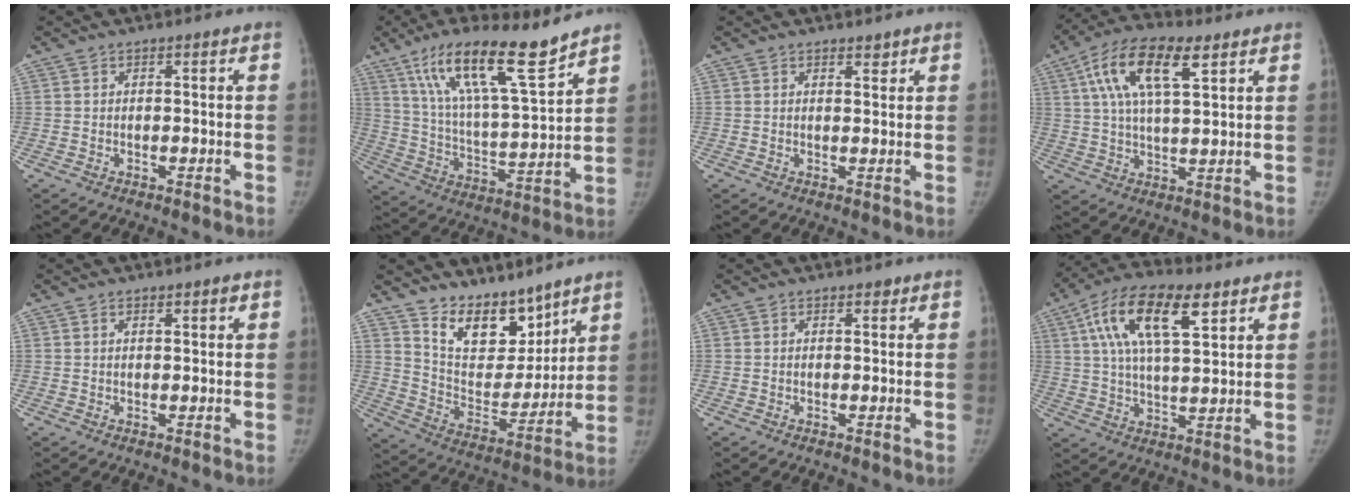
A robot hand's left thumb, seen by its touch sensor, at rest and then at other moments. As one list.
[{"total": 18.3, "force": [12.5, 3.3, 12.9], "torque": [-0.205, -0.062, 0.226]}, {"total": 1.7, "force": [1.3, 0.8, 0.7], "torque": [0.002, -0.009, 0.018]}, {"total": 14.5, "force": [6.2, 5.8, 11.8], "torque": [-0.211, 0.001, 0.106]}, {"total": 1.5, "force": [0.9, 0.5, 1.2], "torque": [-0.013, -0.002, 0.012]}, {"total": 14.7, "force": [11.2, 7.5, 6.0], "torque": [-0.048, -0.081, 0.208]}, {"total": 0.7, "force": [0.5, 0.4, 0.3], "torque": [0.000, -0.003, 0.005]}, {"total": 16.4, "force": [7.1, 6.7, 13.2], "torque": [-0.228, -0.002, 0.123]}]